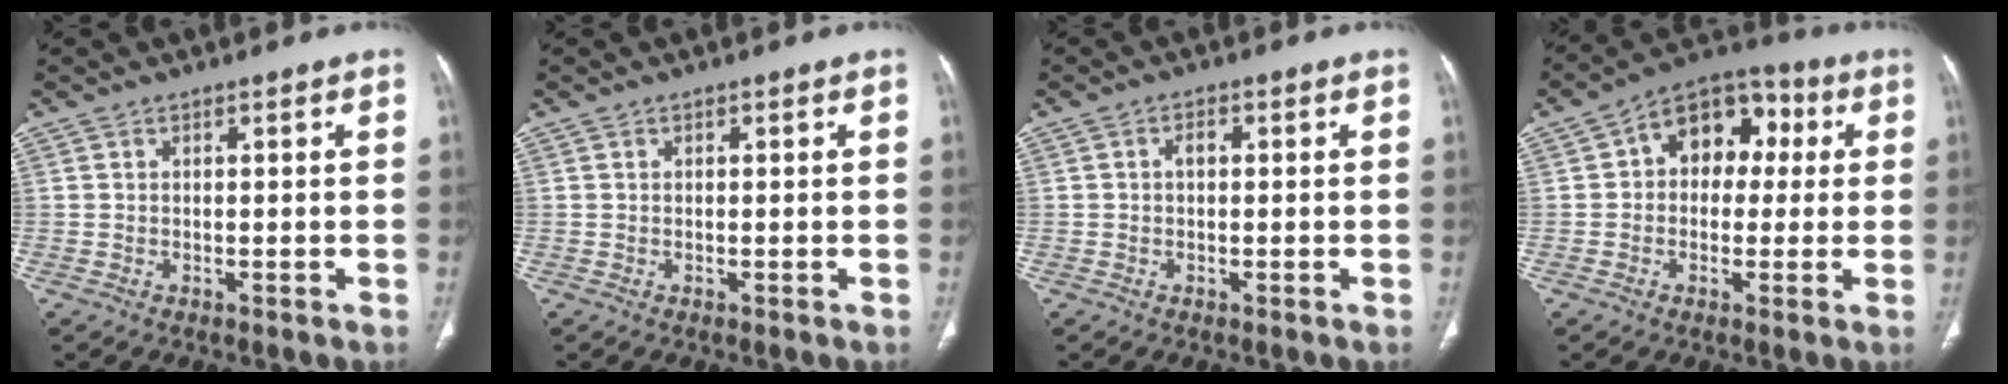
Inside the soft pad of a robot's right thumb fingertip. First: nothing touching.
{"total": 0.0}
{"total": 1.7, "force": [0.1, 1.1, 1.3], "torque": [-0.020, 0.007, -0.001]}
{"total": 12.0, "force": [2.2, 8.7, 8.0], "torque": [-0.073, 0.031, 0.020]}